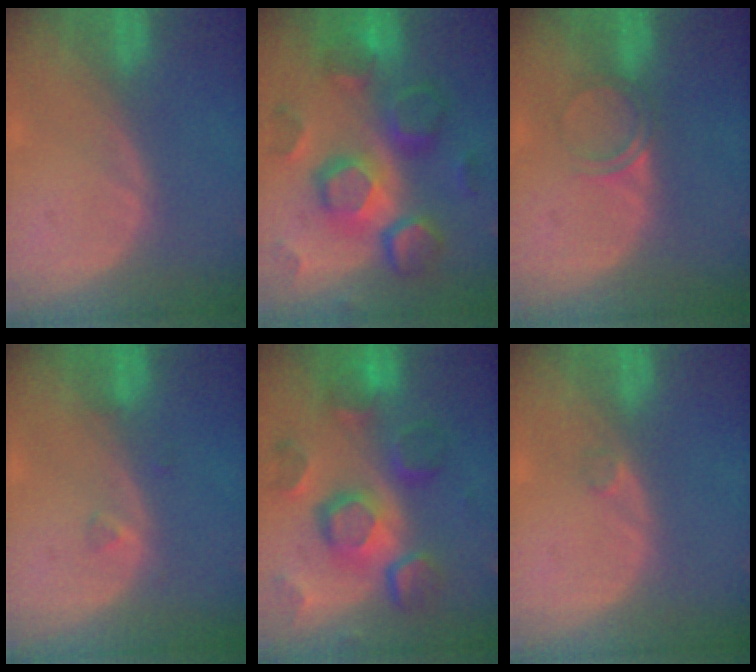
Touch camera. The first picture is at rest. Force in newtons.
{"total": 12.2, "press": 12.1, "slide": 0.9}
{"total": 2.9, "press": 2.6, "slide": 1.1}
{"total": 1.0, "press": 1.0, "slide": 0.2}
{"total": 12.3, "press": 10.7, "slide": 6.1}
{"total": 0.9, "press": 0.8, "slide": 0.5}